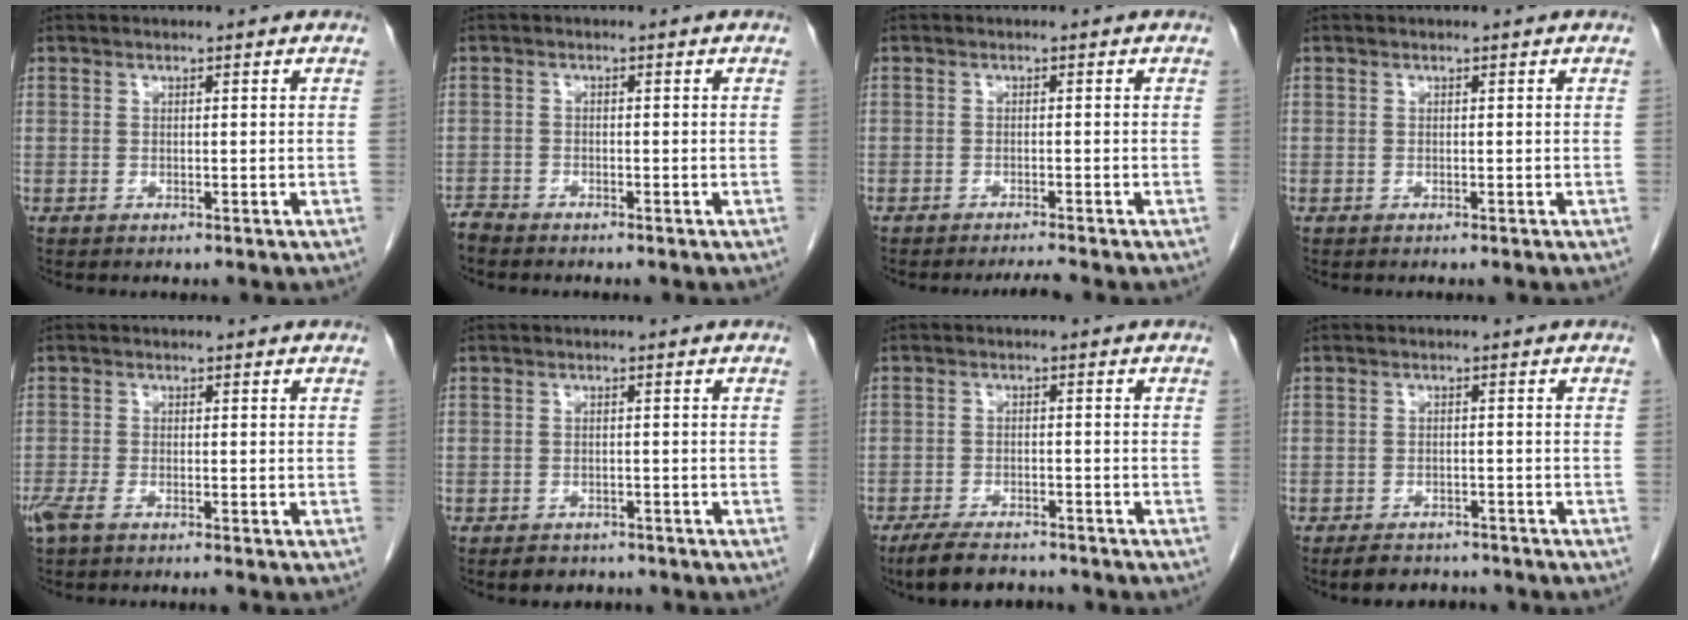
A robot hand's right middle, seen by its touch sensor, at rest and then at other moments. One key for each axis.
{"total": 1.6, "fx": -1.6, "fy": 0.1, "fz": 0.0, "tx": -0.001, "ty": -0.006, "tz": -0.032}
{"total": 2.0, "fx": -1.8, "fy": -0.8, "fz": 0.5, "tx": -0.010, "ty": -0.009, "tz": -0.030}
{"total": 0.0}
{"total": 3.0, "fx": -2.1, "fy": 0.5, "fz": 2.0, "tx": -0.038, "ty": -0.006, "tz": -0.042}
{"total": 3.0, "fx": -2.4, "fy": 1.6, "fz": 0.6, "tx": -0.016, "ty": 0.002, "tz": -0.030}
{"total": 6.7, "fx": -5.7, "fy": 1.9, "fz": 2.9, "tx": -0.055, "ty": -0.013, "tz": -0.095}
{"total": 5.1, "fx": -4.4, "fy": 2.1, "fz": 1.5, "tx": -0.026, "ty": -0.002, "tz": -0.062}